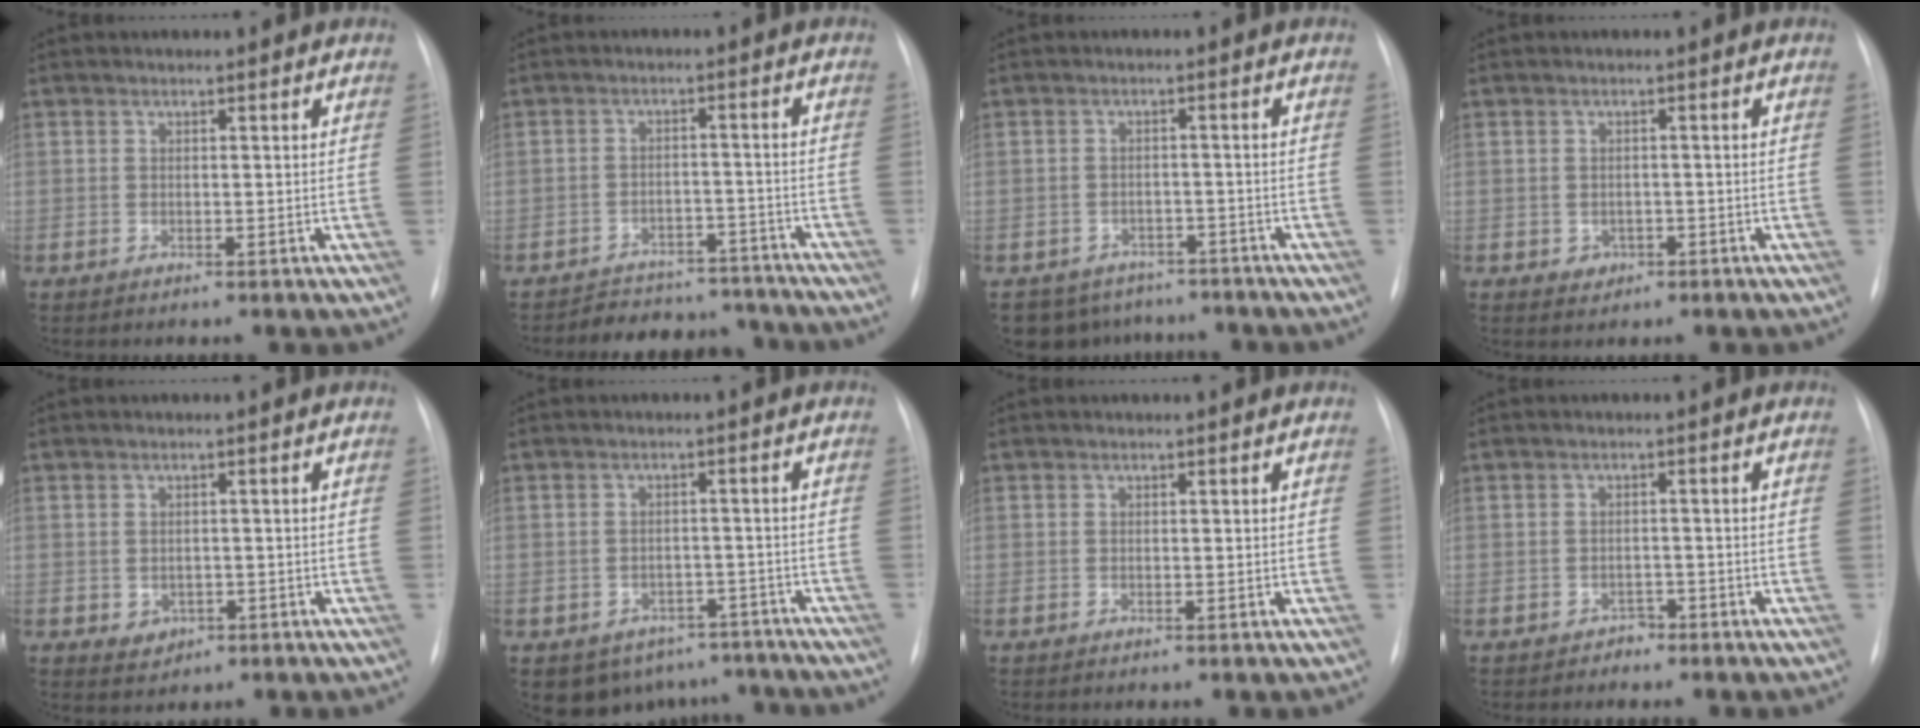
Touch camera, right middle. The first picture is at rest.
{"total": 10.5, "force": [-9.8, 3.9, 0.7], "torque": [0.003, 0.024, -0.125]}
{"total": 7.5, "force": [-6.2, 4.3, 0.4], "torque": [-0.002, 0.013, -0.077]}
{"total": 1.9, "force": [-0.8, 1.6, 0.5], "torque": [-0.005, 0.005, -0.005]}
{"total": 2.5, "force": [-0.7, 2.1, 1.0], "torque": [-0.012, 0.002, 0.001]}
{"total": 9.0, "force": [-6.8, 5.7, 1.3], "torque": [-0.004, 0.019, -0.079]}
{"total": 0.0}
{"total": 1.4, "force": [-1.1, 0.9, 0.0], "torque": [0.000, 0.003, -0.020]}